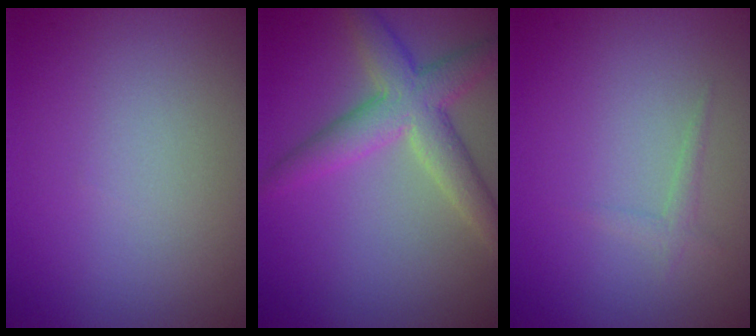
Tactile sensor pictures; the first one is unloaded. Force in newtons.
{"total": 4.9, "press": 4.9, "slide": 0.1}
{"total": 0.9, "press": 0.9, "slide": 0.1}